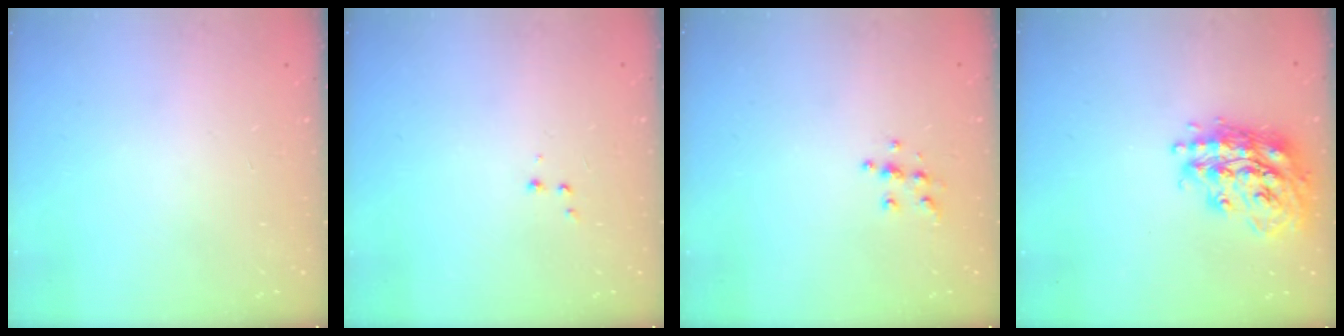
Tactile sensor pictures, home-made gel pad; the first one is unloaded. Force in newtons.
{"total": 2.6, "press": 2.5, "slide": 0.6}
{"total": 5.4, "press": 5.4, "slide": 0.3}
{"total": 19.6, "press": 19.5, "slide": 1.5}